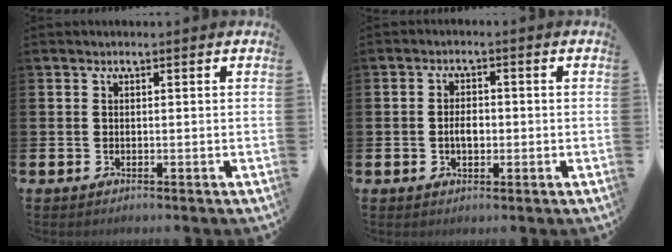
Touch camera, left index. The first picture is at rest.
{"total": 2.8, "force": [-0.4, 1.7, 2.2], "torque": [-0.023, -0.003, -0.013]}